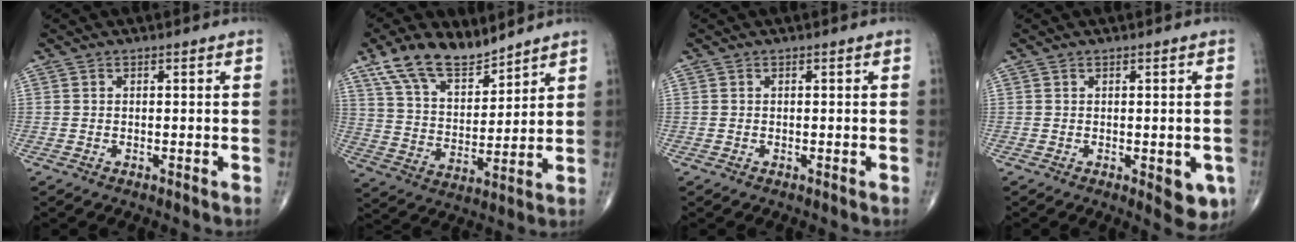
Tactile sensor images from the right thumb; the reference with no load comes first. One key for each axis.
{"total": 12.6, "fx": 9.6, "fy": 5.4, "fz": 6.2, "tx": -0.095, "ty": -0.047, "tz": 0.189}
{"total": 0.0}
{"total": 5.1, "fx": -1.4, "fy": 2.1, "fz": 4.5, "tx": -0.033, "ty": -0.008, "tz": -0.011}